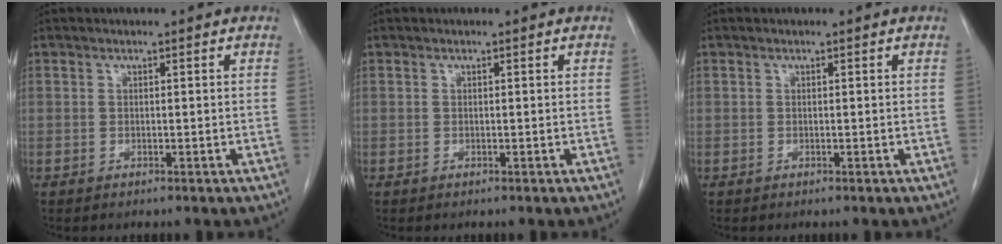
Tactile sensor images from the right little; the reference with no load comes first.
{"total": 0.0}
{"total": 0.0}